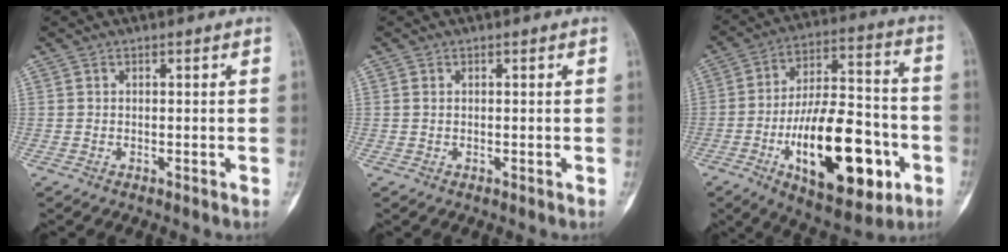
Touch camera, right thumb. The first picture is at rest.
{"total": 0.7, "force": [0.1, 0.5, 0.4], "torque": [-0.012, 0.000, 0.002]}
{"total": 24.7, "force": [-8.2, 11.0, 20.5], "torque": [-0.313, 0.034, -0.119]}